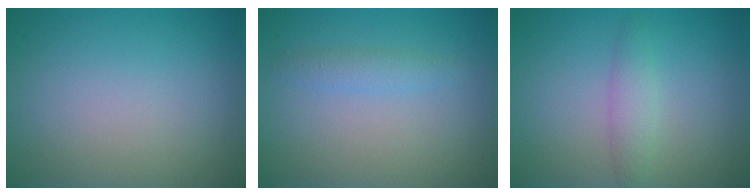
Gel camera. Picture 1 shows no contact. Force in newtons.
{"total": 1.5, "press": 1.4, "slide": 0.1}
{"total": 1.9, "press": 1.9, "slide": 0.0}